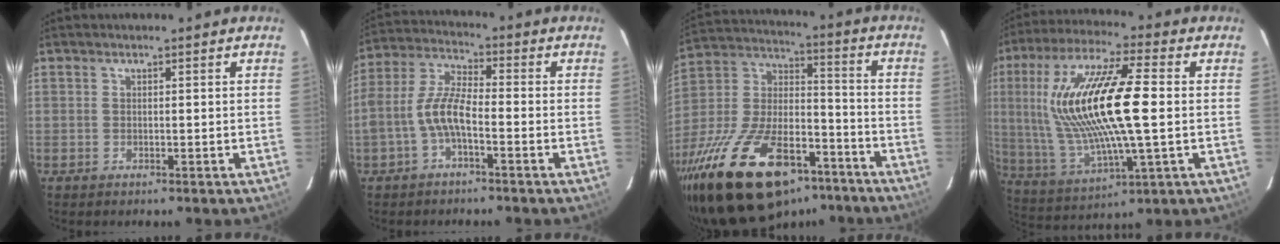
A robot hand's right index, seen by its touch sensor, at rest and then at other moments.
{"total": 7.2, "force": [-2.9, 2.5, 6.1], "torque": [-0.137, 0.015, -0.059]}
{"total": 29.6, "force": [-19.0, 13.3, 18.4], "torque": [-0.359, -0.008, -0.299]}
{"total": 20.9, "force": [2.0, 4.8, 20.3], "torque": [-0.394, 0.003, 0.047]}